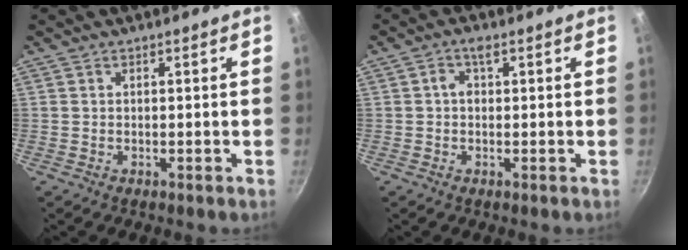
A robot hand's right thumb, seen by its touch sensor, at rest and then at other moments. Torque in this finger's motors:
{"motor_torque": [0.65, 0.04, 0.31, -0.52, -0.05]}